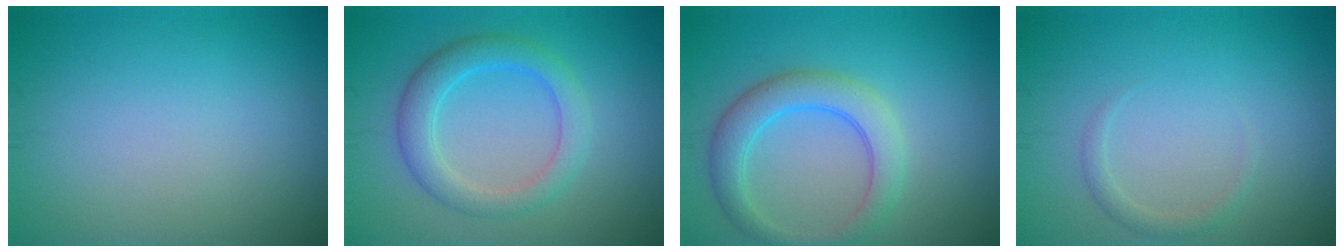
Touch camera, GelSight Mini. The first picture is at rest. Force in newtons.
{"total": 3.9, "press": 3.9, "slide": 0.1}
{"total": 4.1, "press": 4.1, "slide": 0.2}
{"total": 1.1, "press": 1.1, "slide": 0.1}